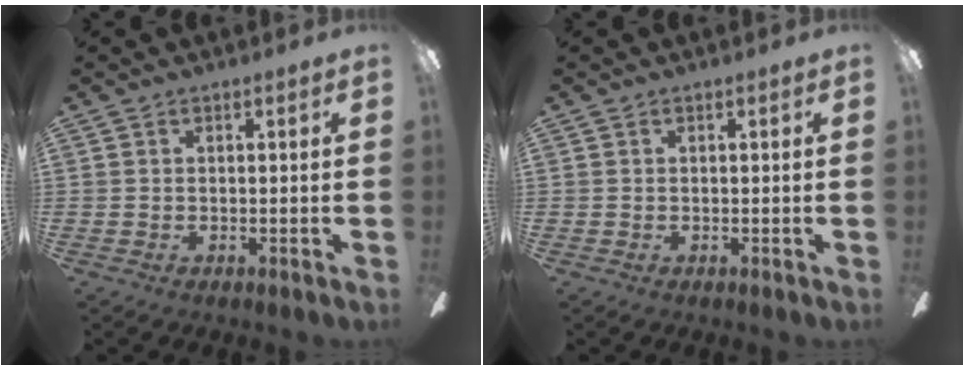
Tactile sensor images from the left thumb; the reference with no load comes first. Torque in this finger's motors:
{"motor_torque": [0.04, 0.00, -0.14, 0.02, 0.00]}